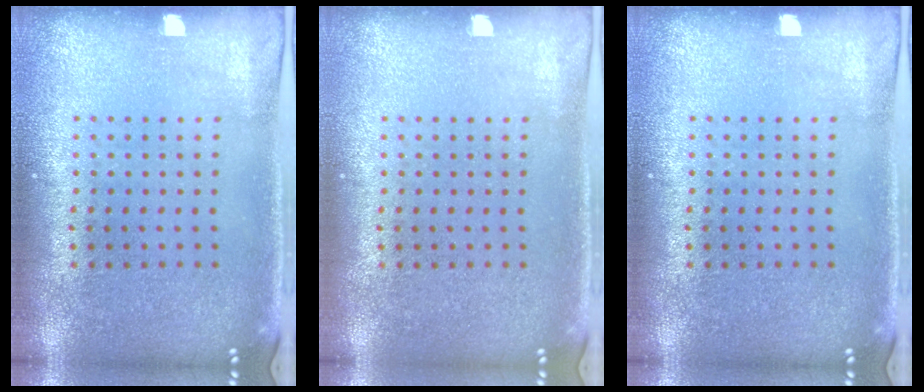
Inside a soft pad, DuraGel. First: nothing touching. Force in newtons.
{"total": 0.0}
{"total": 0.0}